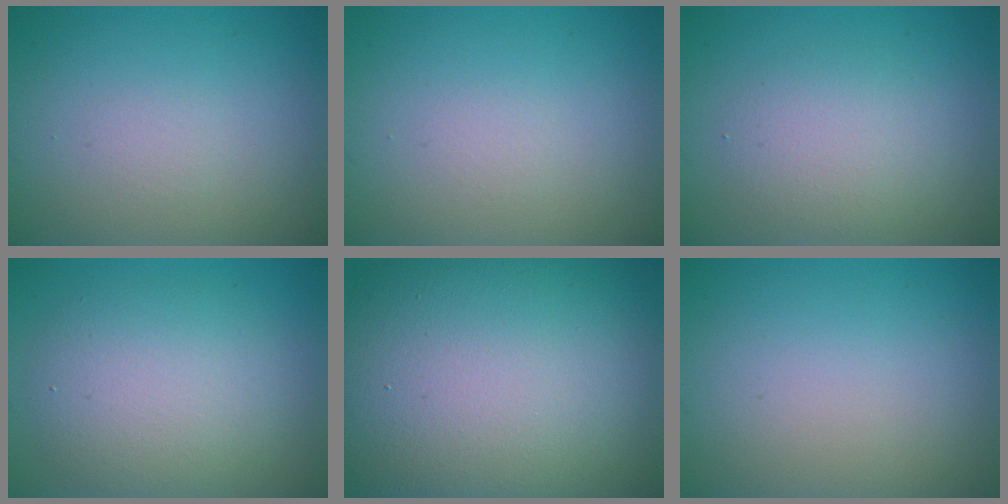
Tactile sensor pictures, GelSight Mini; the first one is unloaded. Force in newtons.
{"total": 0.6, "press": 0.6, "slide": 0.0}
{"total": 2.9, "press": 2.9, "slide": 0.3}
{"total": 6.0, "press": 6.0, "slide": 0.3}
{"total": 18.9, "press": 18.9, "slide": 1.2}
{"total": 0.0}